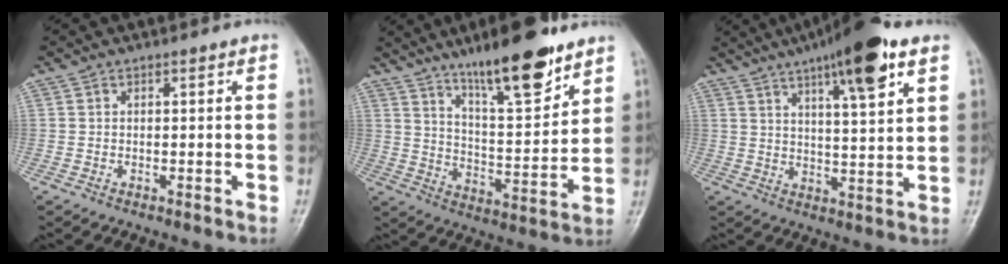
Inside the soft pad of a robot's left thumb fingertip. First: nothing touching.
{"total": 16.2, "force": [11.4, 3.9, 10.8], "torque": [-0.146, -0.070, 0.193]}
{"total": 15.1, "force": [8.7, 3.2, 12.0], "torque": [-0.174, -0.025, 0.133]}